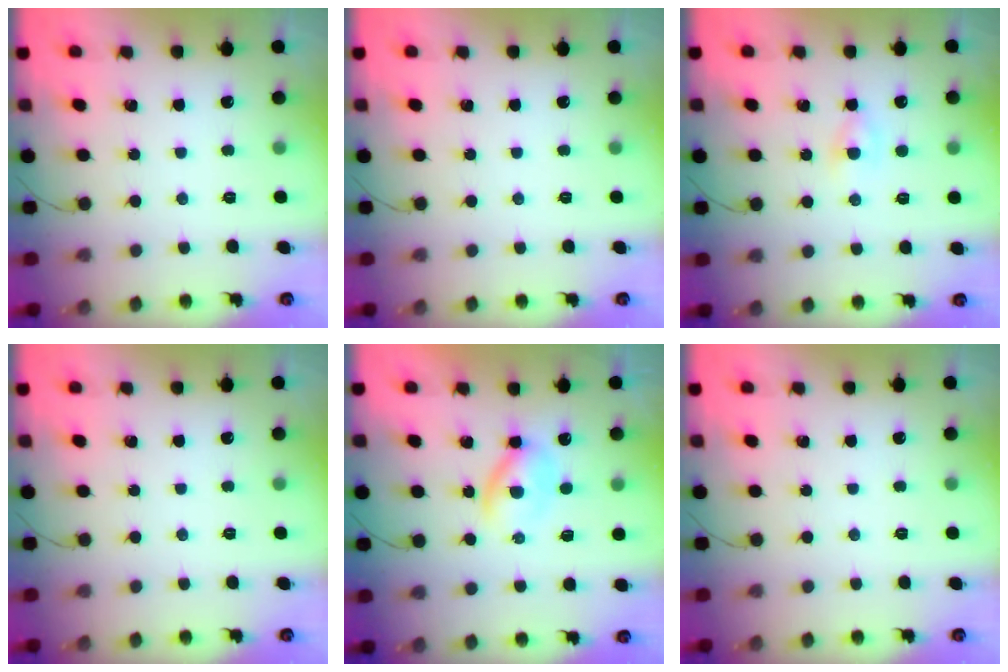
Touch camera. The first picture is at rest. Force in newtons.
{"total": 0.0}
{"total": 2.2, "press": 2.1, "slide": 0.9}
{"total": 0.0}
{"total": 2.8, "press": 2.8, "slide": 0.5}
{"total": 0.0}